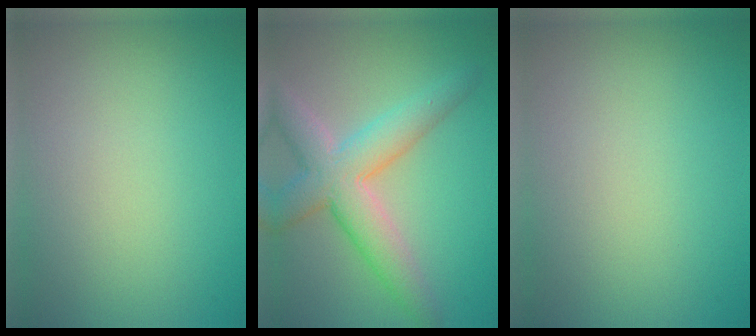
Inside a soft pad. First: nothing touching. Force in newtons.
{"total": 6.3, "press": 6.3, "slide": 0.3}
{"total": 0.0}